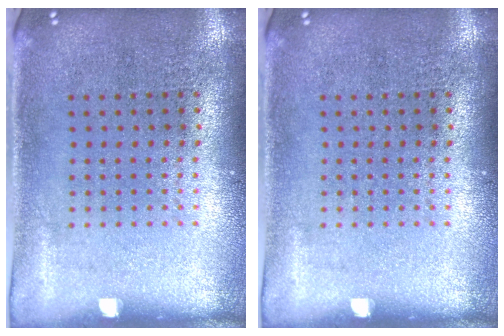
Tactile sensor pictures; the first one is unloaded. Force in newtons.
{"total": 0.0}